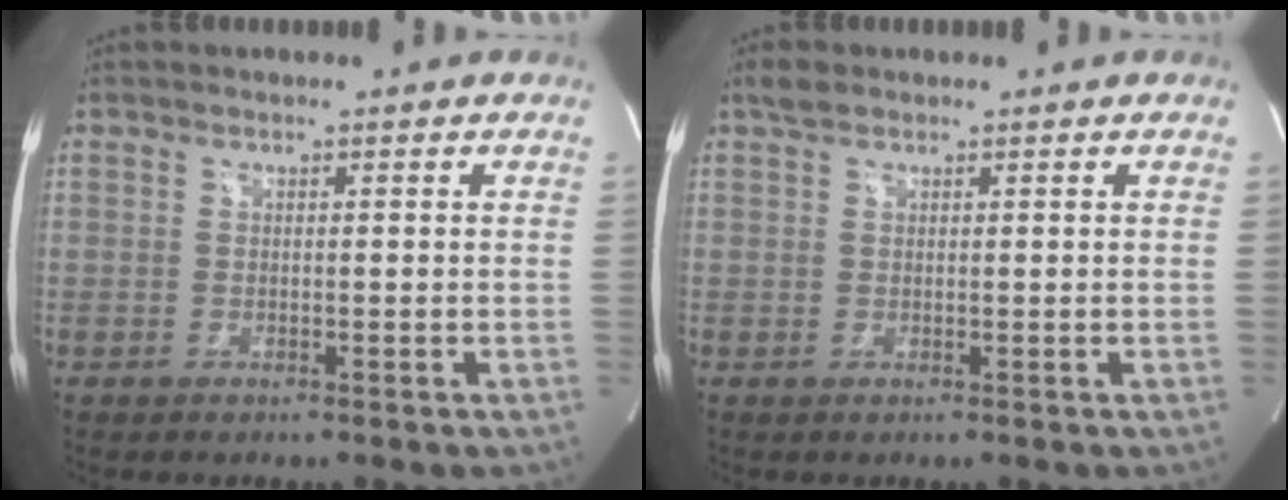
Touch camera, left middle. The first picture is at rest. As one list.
[{"total": 1.5, "force": [1.2, 0.7, 0.7], "torque": [-0.020, 0.010, 0.024]}]